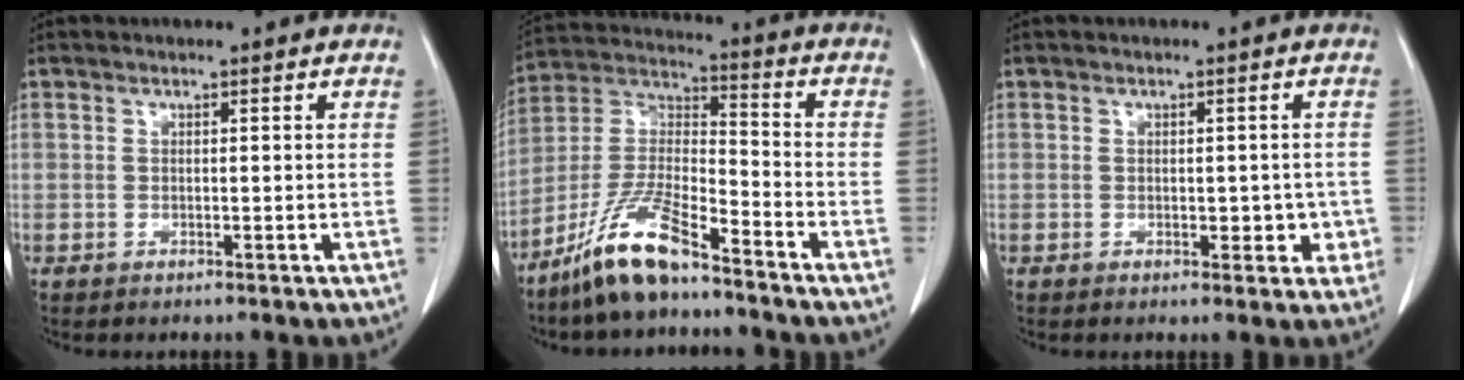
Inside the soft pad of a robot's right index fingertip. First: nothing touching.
{"total": 12.4, "force": [-9.2, 2.1, 8.0], "torque": [-0.173, -0.005, -0.179]}
{"total": 3.3, "force": [-0.6, 2.1, 2.4], "torque": [-0.017, 0.007, 0.000]}